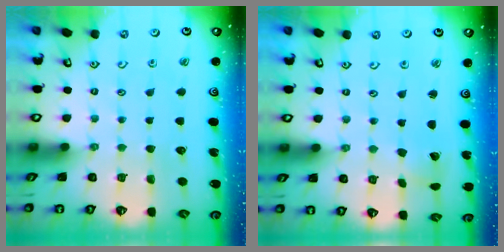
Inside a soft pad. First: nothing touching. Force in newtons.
{"total": 2.9, "press": 2.9, "slide": 0.1}